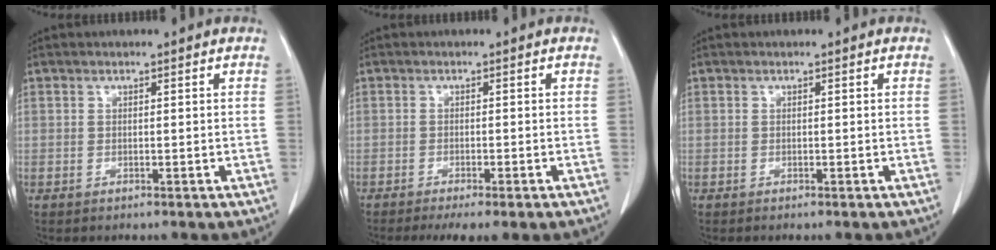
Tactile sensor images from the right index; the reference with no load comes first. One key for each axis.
{"total": 5.5, "fx": -4.0, "fy": 0.8, "fz": 3.7, "tx": -0.048, "ty": -0.012, "tz": -0.057}
{"total": 0.0}